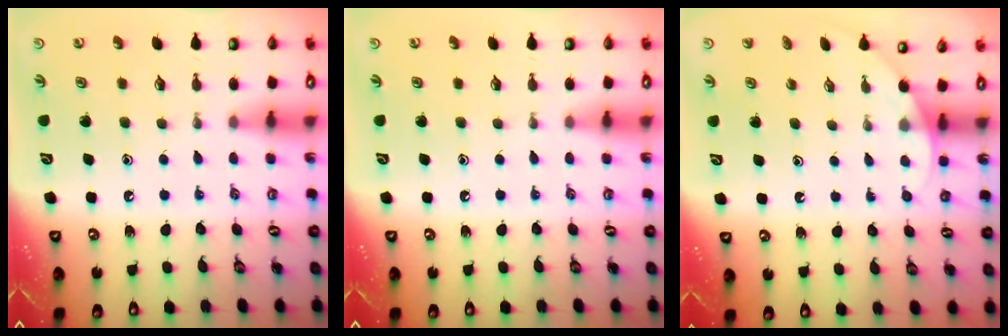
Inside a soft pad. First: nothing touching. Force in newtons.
{"total": 0.0}
{"total": 2.8, "press": 2.8, "slide": 0.1}